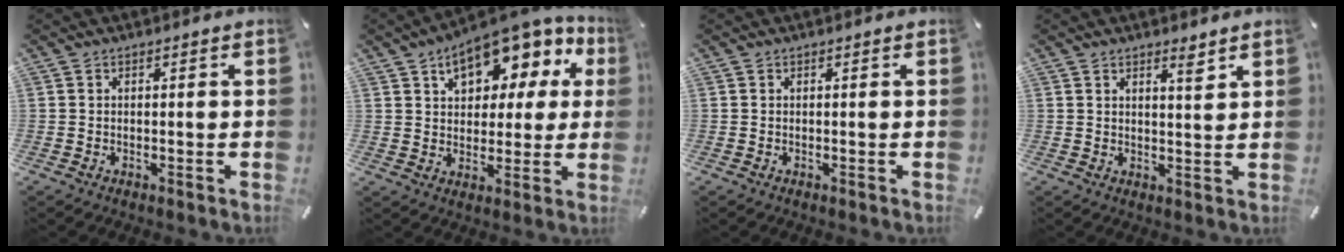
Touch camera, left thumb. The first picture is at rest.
{"total": 12.6, "force": [7.8, 7.5, 6.4], "torque": [-0.095, -0.048, 0.139]}
{"total": 0.0}
{"total": 3.3, "force": [2.5, 0.5, 2.0], "torque": [-0.020, -0.021, 0.040]}